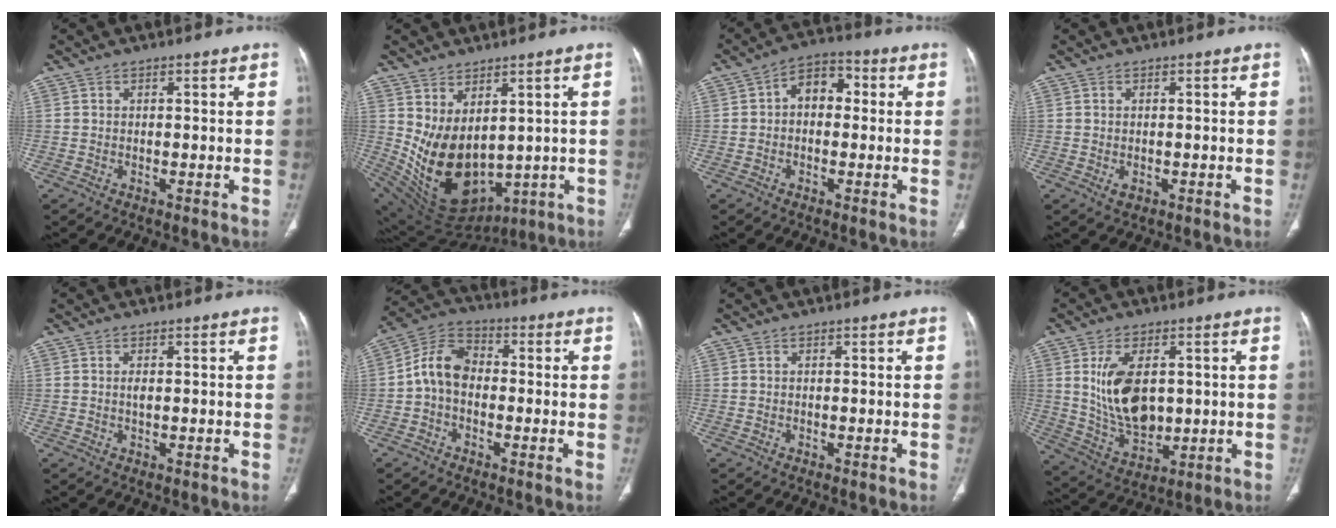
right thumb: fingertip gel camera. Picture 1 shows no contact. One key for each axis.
{"total": 15.5, "fx": 1.5, "fy": 9.8, "fz": 11.9, "tx": -0.192, "ty": -0.034, "tz": 0.073}
{"total": 6.9, "fx": 0.5, "fy": 4.9, "fz": 4.9, "tx": -0.050, "ty": 0.025, "tz": -0.005}
{"total": 1.5, "fx": -0.4, "fy": 1.0, "fz": 1.1, "tx": -0.017, "ty": -0.002, "tz": -0.002}
{"total": 1.0, "fx": 0.1, "fy": 0.4, "fz": 0.9, "tx": -0.017, "ty": -0.001, "tz": 0.002}
{"total": 8.4, "fx": -0.9, "fy": 6.0, "fz": 5.8, "tx": -0.094, "ty": 0.029, "tz": -0.034}
{"total": 0.0}
{"total": 13.0, "fx": 2.1, "fy": 7.8, "fz": 10.2, "tx": -0.165, "ty": -0.016, "tz": 0.053}